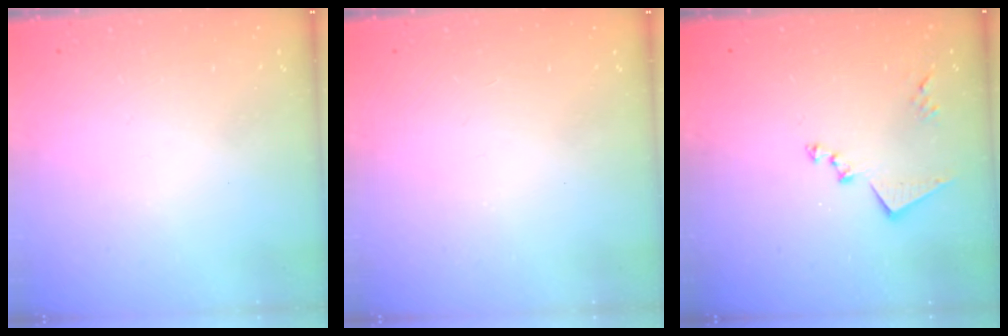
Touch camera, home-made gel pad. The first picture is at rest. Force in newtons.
{"total": 1.3, "press": 1.1, "slide": 0.7}
{"total": 11.8, "press": 11.8, "slide": 0.7}